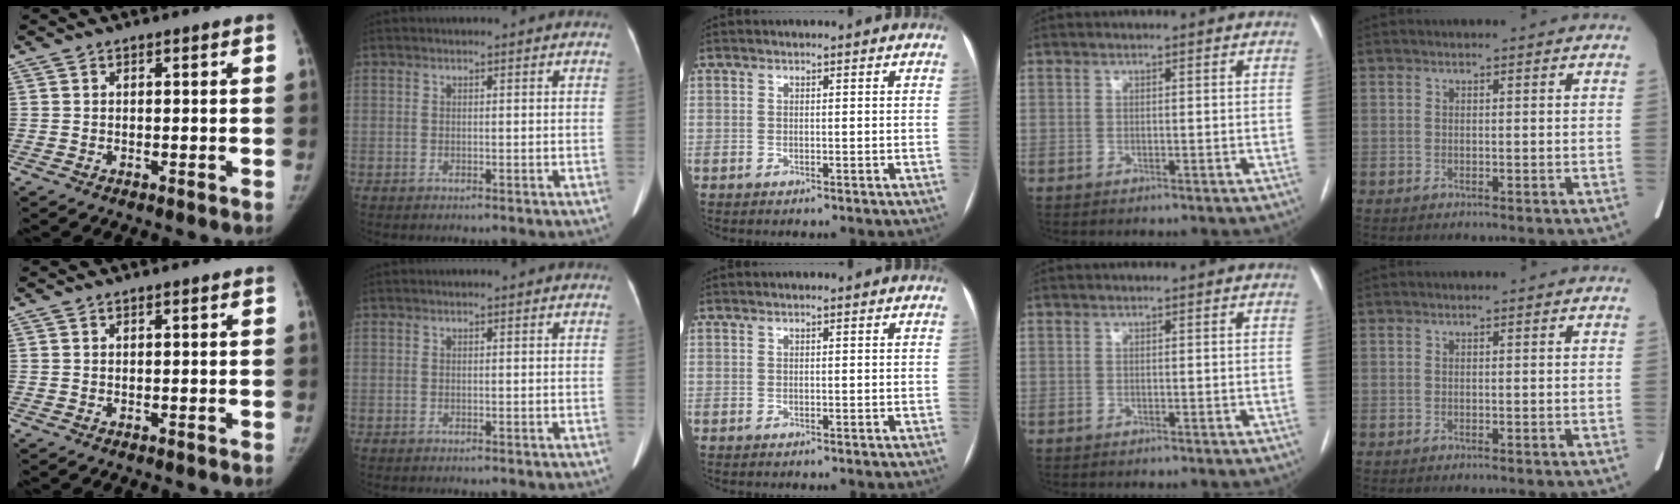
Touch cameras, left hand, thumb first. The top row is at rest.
{}